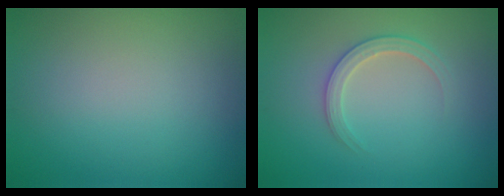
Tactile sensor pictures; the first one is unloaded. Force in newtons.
{"total": 2.2, "press": 2.2, "slide": 0.2}